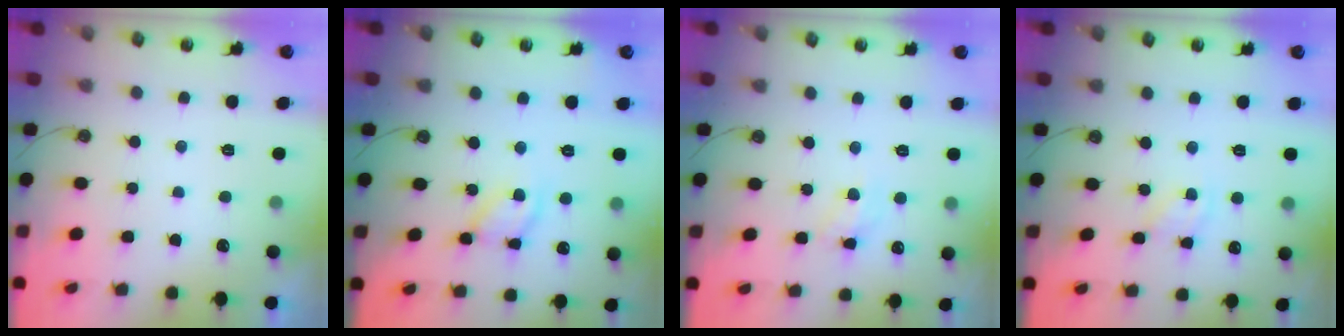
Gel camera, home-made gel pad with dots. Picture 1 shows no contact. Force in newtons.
{"total": 11.0, "press": 11.0, "slide": 0.7}
{"total": 7.7, "press": 7.6, "slide": 0.6}
{"total": 3.0, "press": 3.0, "slide": 0.4}